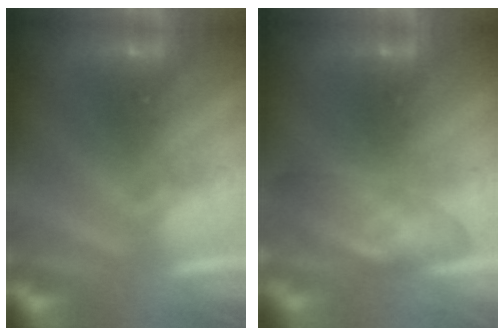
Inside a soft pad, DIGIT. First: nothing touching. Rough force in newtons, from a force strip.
{"total": 7.4}